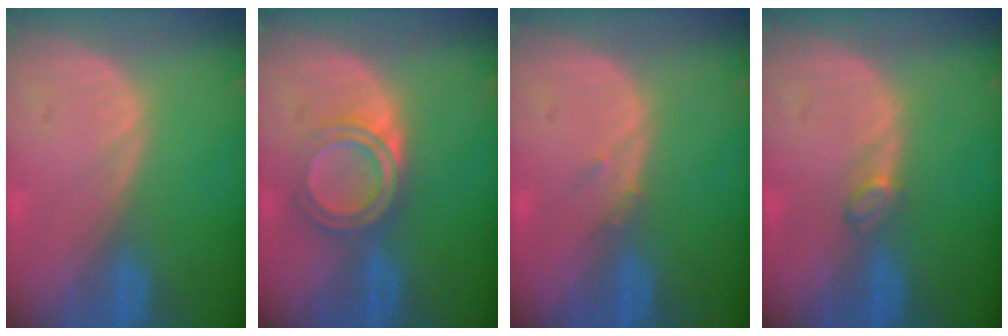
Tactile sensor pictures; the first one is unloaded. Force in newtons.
{"total": 5.3, "press": 4.9, "slide": 1.9}
{"total": 1.2, "press": 1.0, "slide": 0.6}
{"total": 1.6, "press": 1.6, "slide": 0.2}